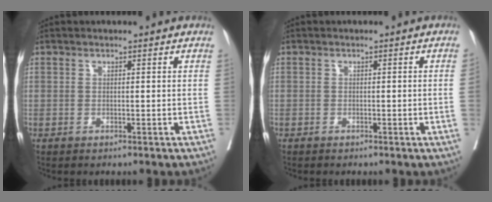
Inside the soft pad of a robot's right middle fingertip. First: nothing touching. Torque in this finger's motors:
{"motor_torque": [0.96, -1.18, -0.01, -0.21]}